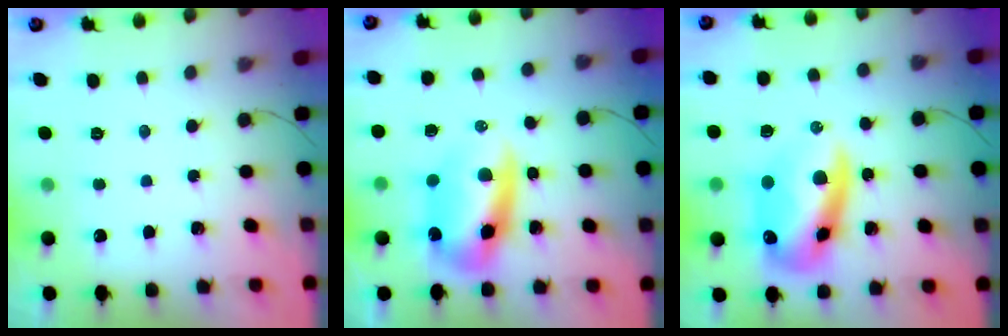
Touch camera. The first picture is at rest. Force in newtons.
{"total": 10.1, "press": 9.7, "slide": 2.7}
{"total": 14.5, "press": 14.1, "slide": 3.5}